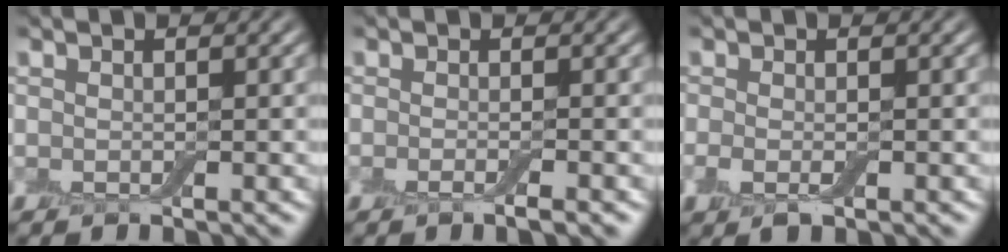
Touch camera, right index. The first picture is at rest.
{"total": 1.7, "force": [-0.8, 0.3, 1.5], "torque": [-0.015, -0.003, -0.015]}
{"total": 1.7, "force": [-0.5, 0.8, 1.4], "torque": [-0.031, -0.005, -0.009]}